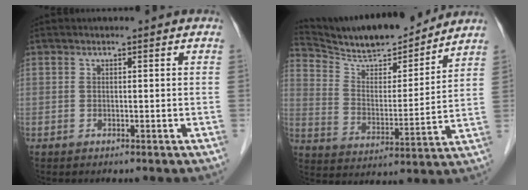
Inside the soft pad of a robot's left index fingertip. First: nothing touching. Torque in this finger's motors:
{"motor_torque": [-0.29, -0.74, 0.20, 0.03]}